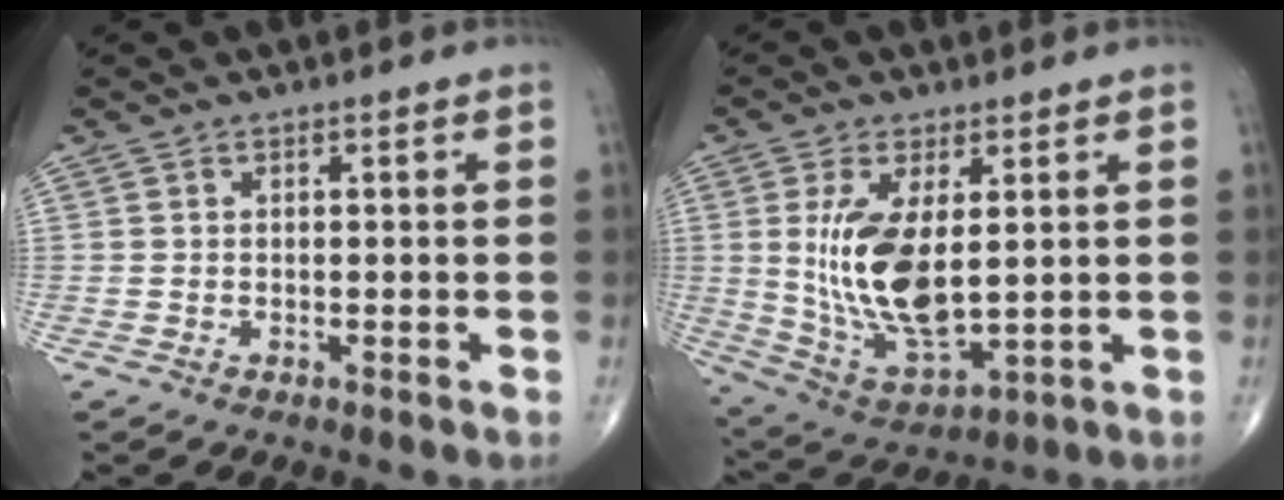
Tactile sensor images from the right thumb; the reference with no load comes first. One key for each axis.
{"total": 14.7, "fx": 1.9, "fy": 6.7, "fz": 13.0, "tx": -0.249, "ty": -0.025, "tz": 0.056}